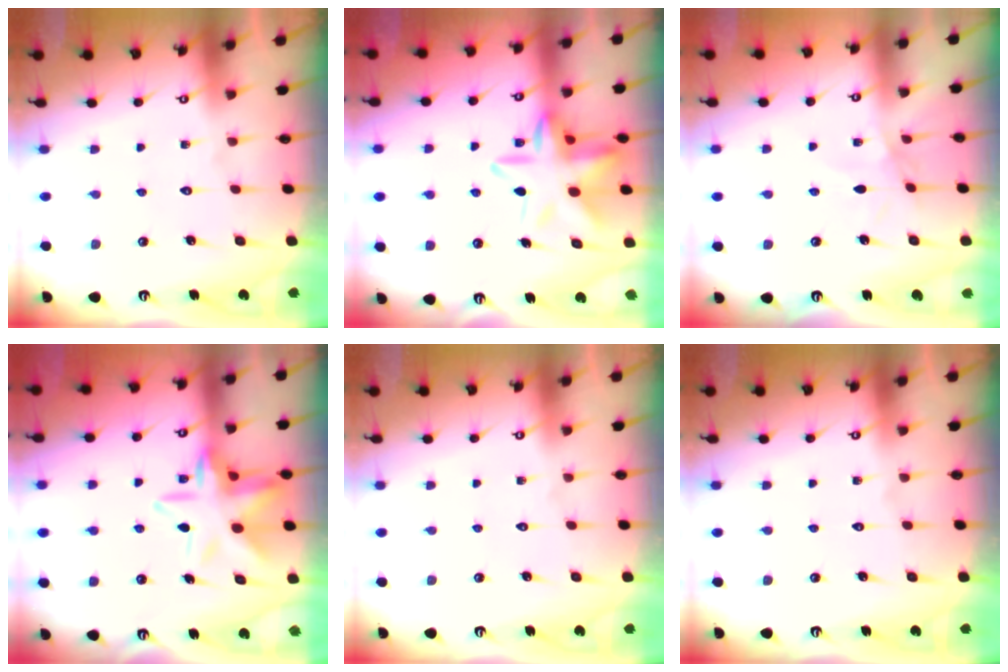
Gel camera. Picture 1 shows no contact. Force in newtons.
{"total": 14.3, "press": 14.2, "slide": 1.3}
{"total": 2.7, "press": 2.7, "slide": 0.5}
{"total": 12.3, "press": 12.2, "slide": 1.2}
{"total": 0.0}
{"total": 0.0}